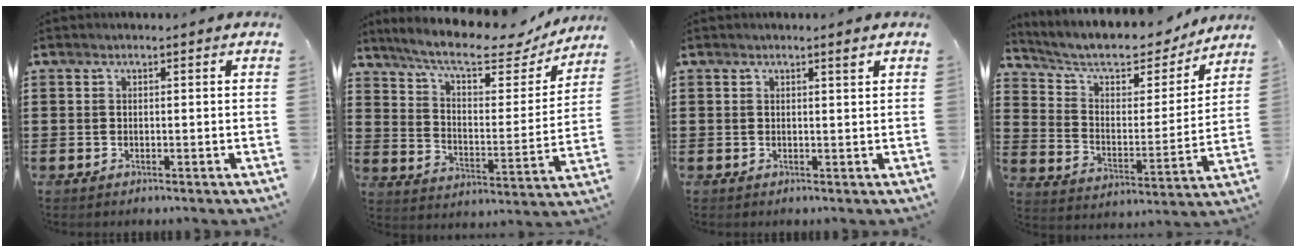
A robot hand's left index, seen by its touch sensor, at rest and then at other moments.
{"total": 10.3, "force": [8.4, 1.7, 5.7], "torque": [-0.126, -0.044, 0.138]}
{"total": 1.3, "force": [0.8, 0.0, 1.0], "torque": [-0.019, 0.000, 0.014]}
{"total": 9.0, "force": [7.7, 2.8, 3.8], "torque": [-0.092, -0.050, 0.129]}